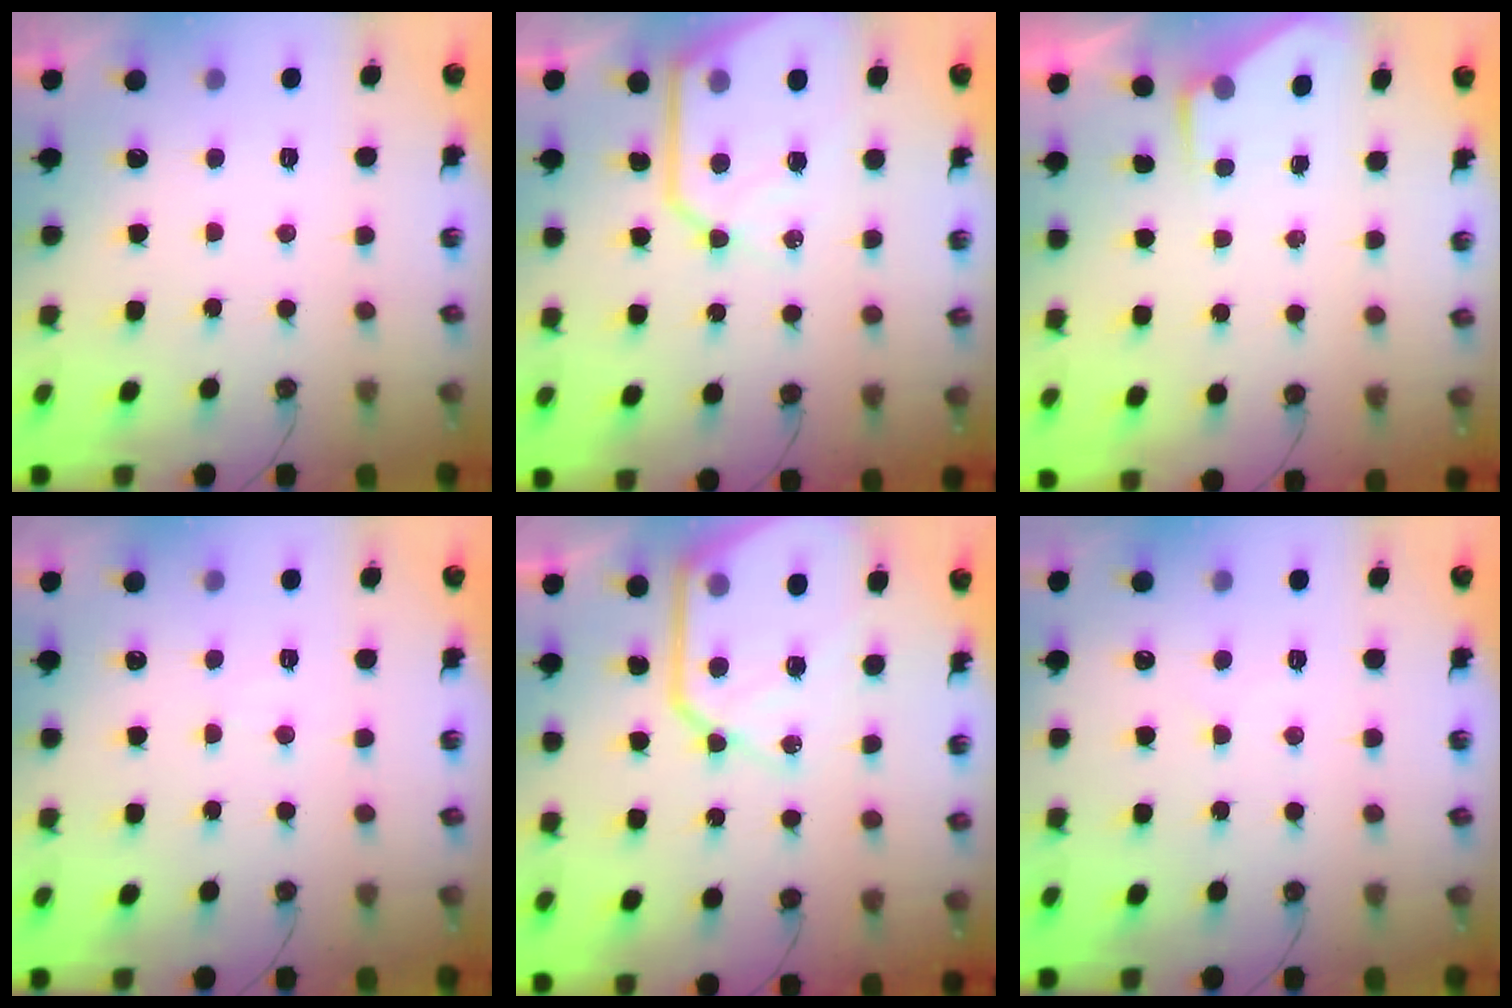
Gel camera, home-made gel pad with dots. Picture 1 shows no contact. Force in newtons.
{"total": 13.9, "press": 13.8, "slide": 1.4}
{"total": 2.7, "press": 2.6, "slide": 0.4}
{"total": 3.8, "press": 3.8, "slide": 0.4}
{"total": 18.9, "press": 18.7, "slide": 2.2}
{"total": 3.5, "press": 3.4, "slide": 0.6}